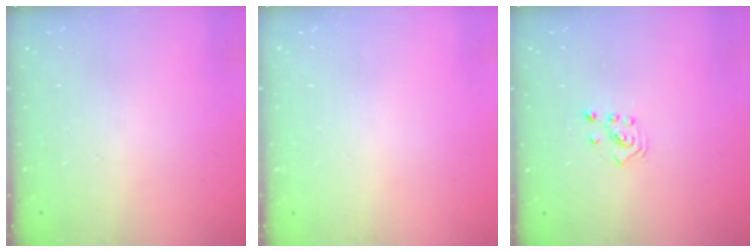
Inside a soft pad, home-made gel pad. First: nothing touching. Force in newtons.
{"total": 0.0}
{"total": 2.5, "press": 2.4, "slide": 0.8}